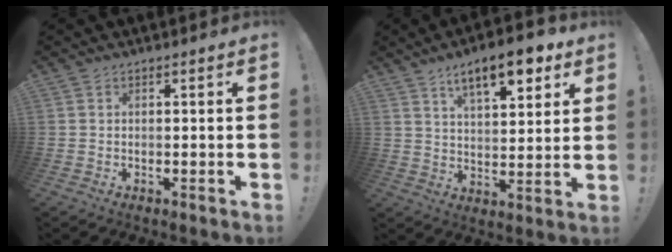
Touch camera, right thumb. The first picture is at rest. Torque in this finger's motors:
{"motor_torque": [0.16, 0.35, 0.94, 0.96, 0.34]}